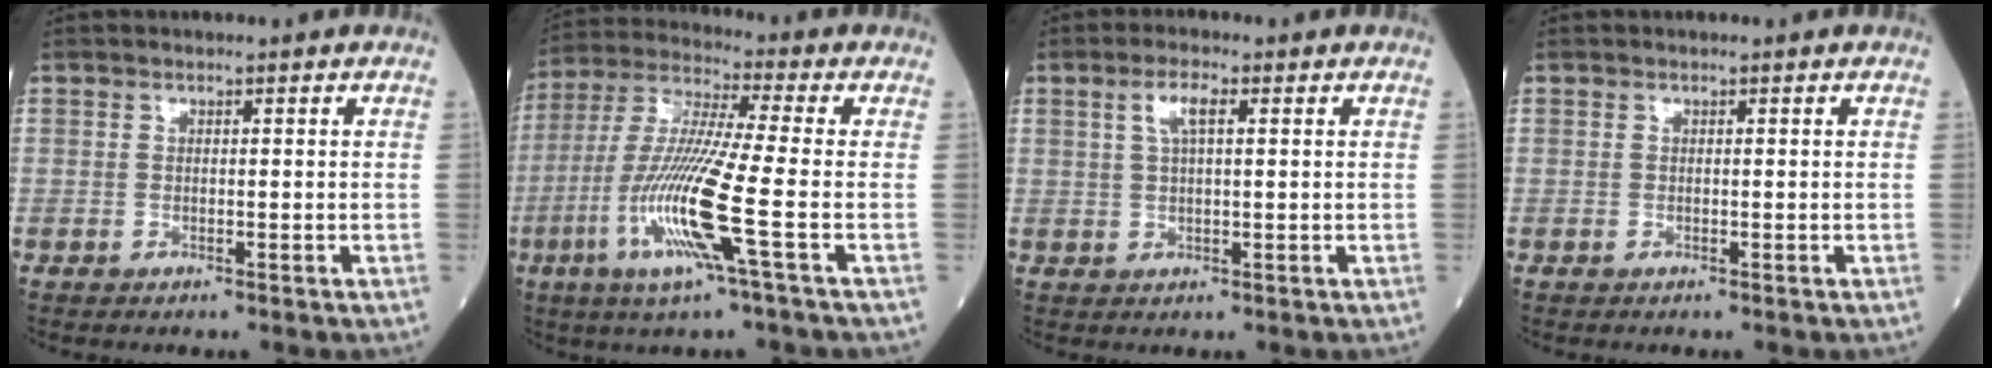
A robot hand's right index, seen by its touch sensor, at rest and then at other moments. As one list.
[{"total": 14.2, "force": [-4.6, -0.9, 13.4], "torque": [-0.281, -0.019, -0.096]}, {"total": 3.6, "force": [1.3, 0.8, 3.2], "torque": [-0.066, 0.009, 0.026]}, {"total": 0.0}]